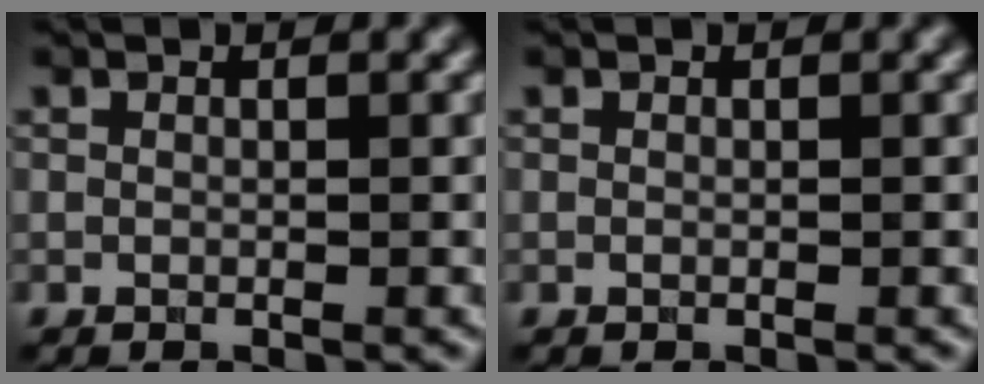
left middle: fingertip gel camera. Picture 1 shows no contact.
{"total": 0.0}